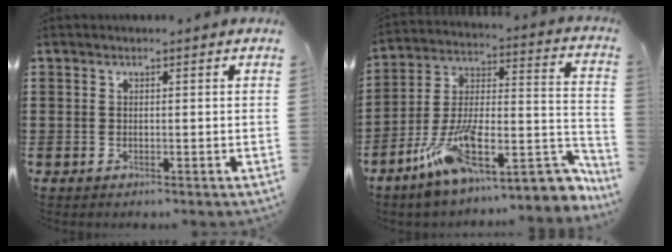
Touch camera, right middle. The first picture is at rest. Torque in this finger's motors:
{"motor_torque": [1.43, -0.71, 1.05, 0.21]}